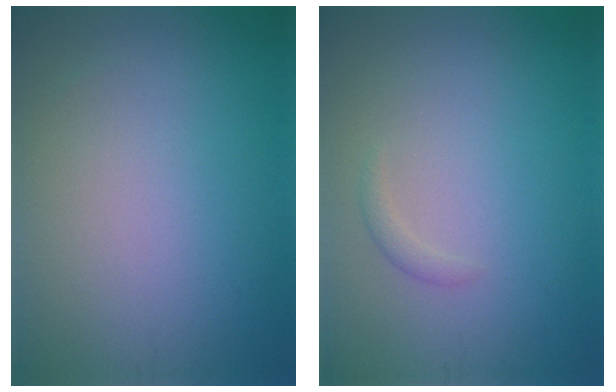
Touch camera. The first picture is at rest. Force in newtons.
{"total": 0.8, "press": 0.8, "slide": 0.1}